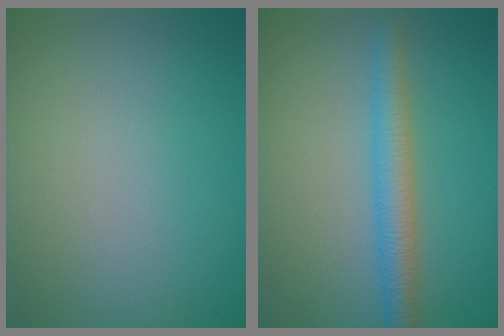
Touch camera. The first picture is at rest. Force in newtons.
{"total": 3.7, "press": 3.7, "slide": 0.1}